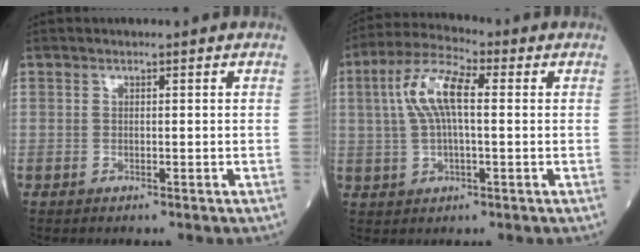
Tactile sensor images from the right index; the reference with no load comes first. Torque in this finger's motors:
{"motor_torque": [0.54, 0.45, 0.31, 0.18]}